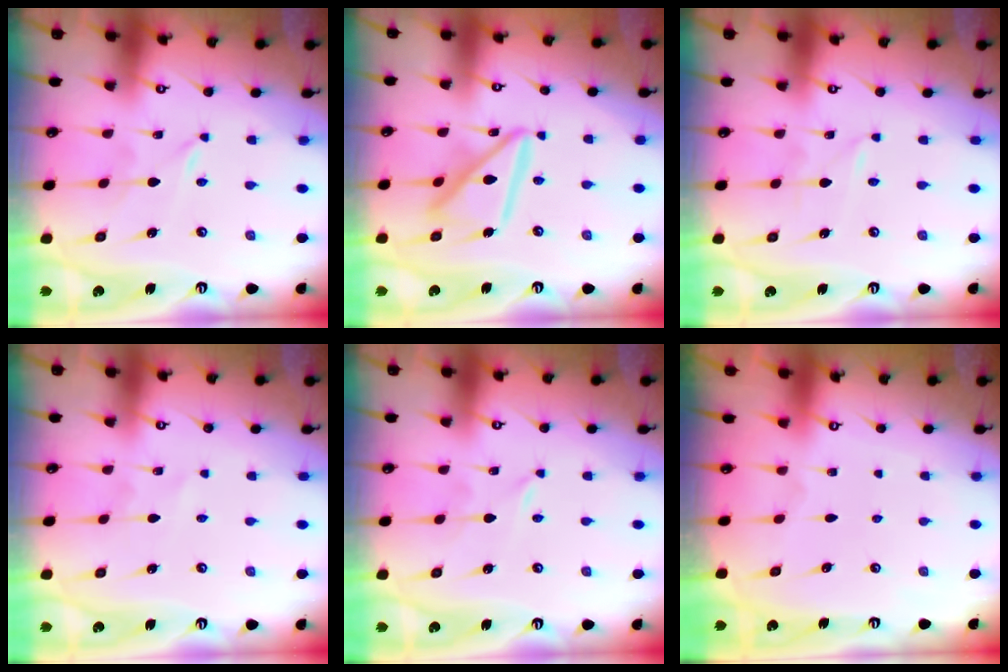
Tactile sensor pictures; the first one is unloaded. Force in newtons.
{"total": 16.7, "press": 16.6, "slide": 1.6}
{"total": 0.6, "press": 0.6, "slide": 0.0}
{"total": 1.3, "press": 1.3, "slide": 0.1}
{"total": 0.0}
{"total": 0.0}